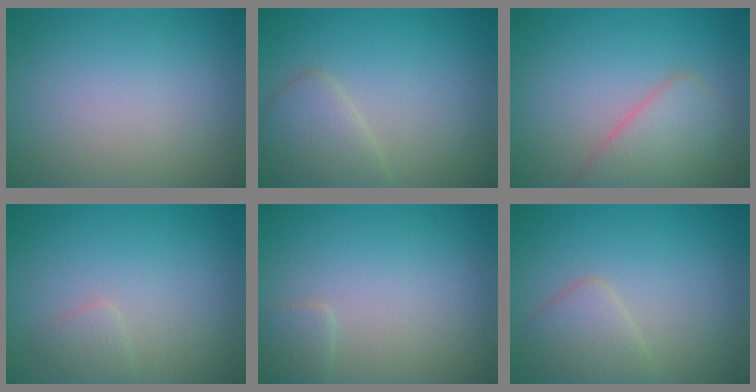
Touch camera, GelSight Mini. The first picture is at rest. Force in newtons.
{"total": 2.9, "press": 2.9, "slide": 0.1}
{"total": 3.8, "press": 3.8, "slide": 0.2}
{"total": 1.1, "press": 1.1, "slide": 0.1}
{"total": 1.1, "press": 1.1, "slide": 0.1}
{"total": 2.5, "press": 2.5, "slide": 0.2}